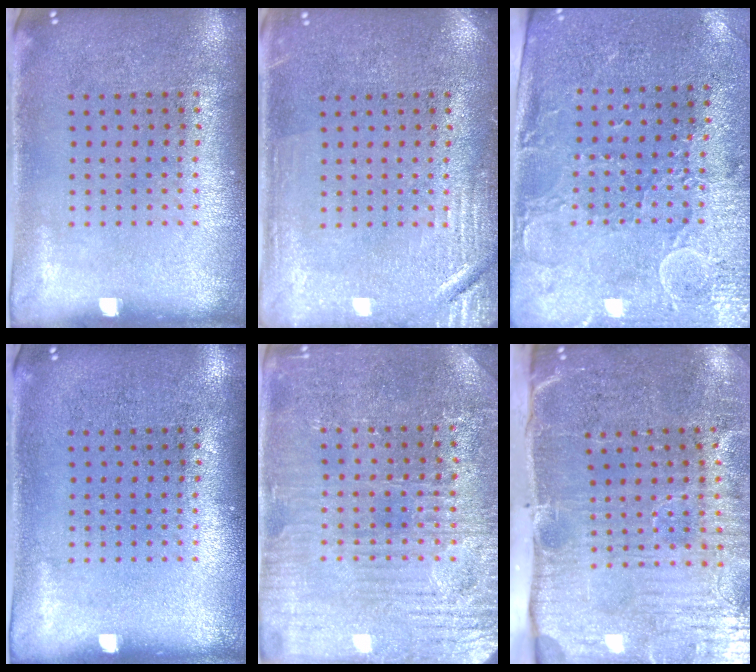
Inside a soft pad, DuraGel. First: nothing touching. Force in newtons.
{"total": 2.7, "press": 2.7, "slide": 0.4}
{"total": 2.9, "press": 2.5, "slide": 1.5}
{"total": 0.0}
{"total": 3.8, "press": 3.7, "slide": 0.6}
{"total": 5.4, "press": 4.4, "slide": 3.1}